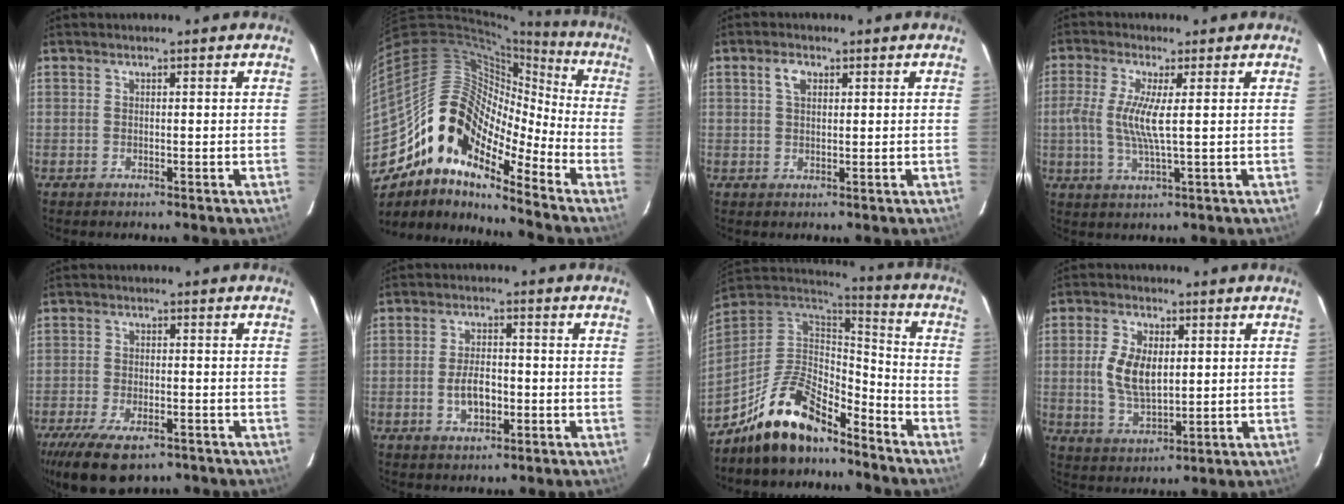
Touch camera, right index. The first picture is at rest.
{"total": 17.0, "force": [-11.0, 7.9, 10.3], "torque": [-0.177, 0.006, -0.227]}
{"total": 2.7, "force": [1.1, 1.6, 1.8], "torque": [-0.034, 0.009, 0.020]}
{"total": 7.1, "force": [0.4, 0.7, 7.0], "torque": [-0.152, -0.004, 0.004]}
{"total": 12.9, "force": [-8.8, 5.4, 7.7], "torque": [-0.177, -0.035, -0.146]}
{"total": 5.4, "force": [-1.5, 2.9, 4.3], "torque": [-0.087, 0.002, -0.021]}
{"total": 15.6, "force": [-12.1, 5.5, 8.2], "torque": [-0.178, 0.011, -0.219]}
{"total": 9.1, "force": [1.0, 5.0, 7.5], "torque": [-0.152, 0.002, 0.025]}